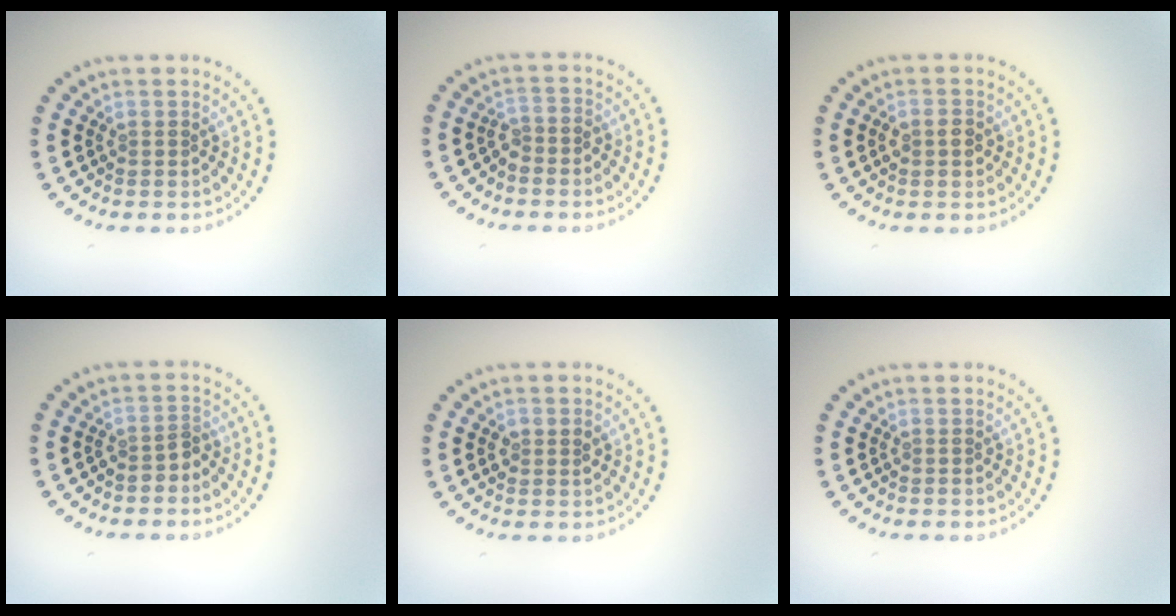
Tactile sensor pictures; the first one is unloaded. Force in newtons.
{"total": 1.6, "press": 1.2, "slide": 1.0}
{"total": 1.2, "press": 1.2, "slide": 0.2}
{"total": 1.4, "press": 1.1, "slide": 0.9}
{"total": 1.5, "press": 1.5, "slide": 0.3}
{"total": 0.0}